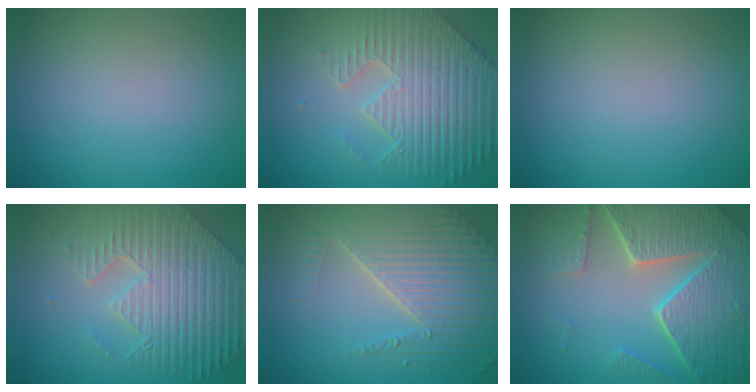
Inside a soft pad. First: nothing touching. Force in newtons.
{"total": 7.1, "press": 5.9, "slide": 4.0}
{"total": 0.0}
{"total": 8.8, "press": 6.3, "slide": 6.1}
{"total": 7.9, "press": 5.5, "slide": 5.7}
{"total": 8.3, "press": 6.1, "slide": 5.6}